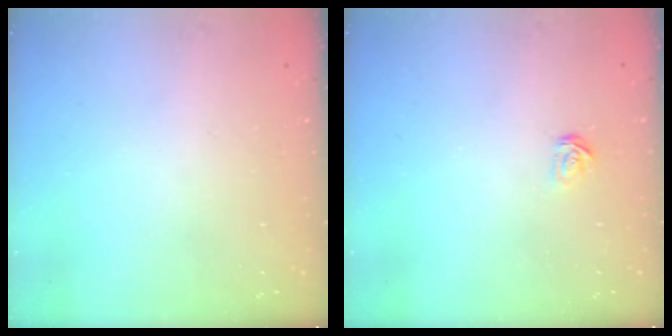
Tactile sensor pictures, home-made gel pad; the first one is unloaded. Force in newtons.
{"total": 2.5, "press": 2.5, "slide": 0.2}